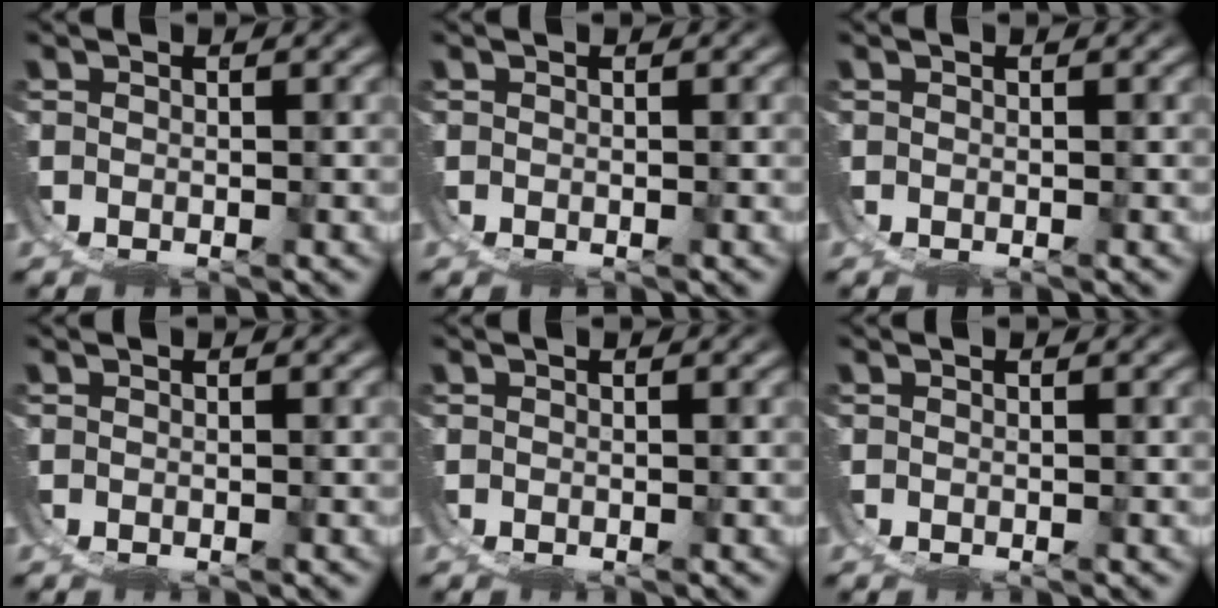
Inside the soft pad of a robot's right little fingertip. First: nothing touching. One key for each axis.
{"total": 0.0}
{"total": 0.0}
{"total": 0.0}
{"total": 0.0}
{"total": 0.0}